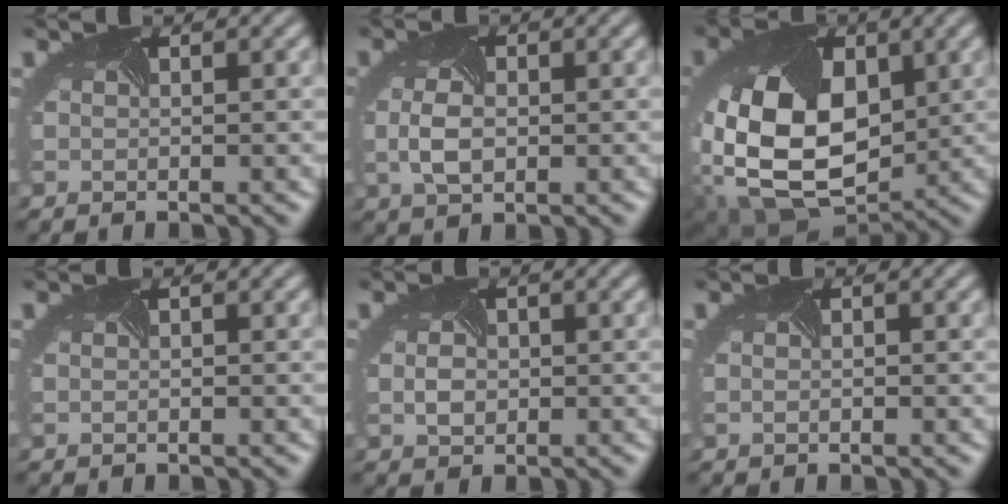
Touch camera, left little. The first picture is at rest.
{"total": 3.0, "force": [-0.4, 2.0, 2.2], "torque": [-0.057, -0.005, -0.007]}
{"total": 14.6, "force": [-0.1, 9.8, 10.8], "torque": [-0.219, -0.037, 0.012]}
{"total": 1.3, "force": [0.3, 0.9, 0.9], "torque": [-0.013, 0.001, 0.005]}
{"total": 2.0, "force": [-0.1, 1.6, 1.1], "torque": [-0.029, 0.000, 0.004]}
{"total": 1.9, "force": [0.4, 1.4, 1.3], "torque": [-0.011, 0.005, -0.006]}